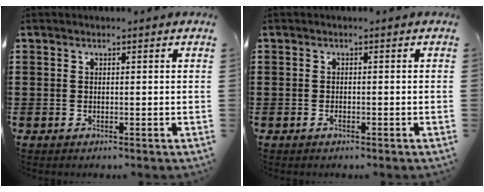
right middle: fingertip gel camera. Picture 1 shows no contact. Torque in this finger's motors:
{"motor_torque": [1.12, 0.38, 0.11, 0.02]}